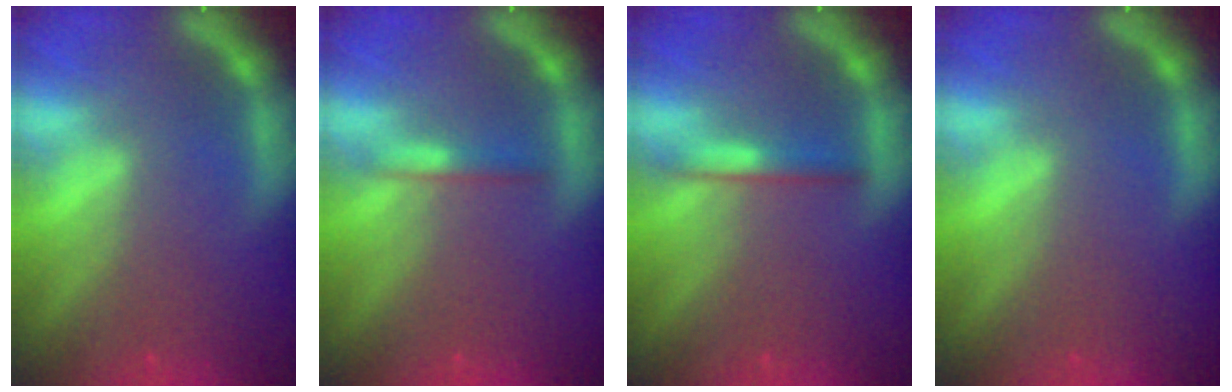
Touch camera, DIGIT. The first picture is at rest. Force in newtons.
{"total": 1.4}
{"total": 2.0}
{"total": 0.0}